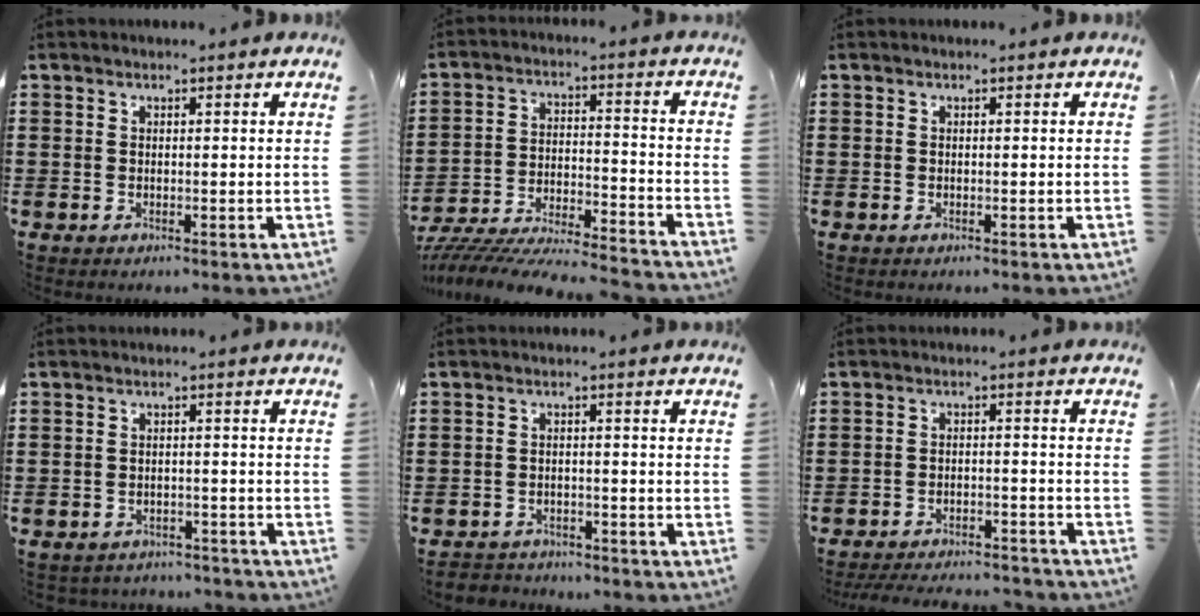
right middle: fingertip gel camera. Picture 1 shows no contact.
{"total": 7.3, "force": [-7.1, 0.2, 1.5], "torque": [-0.026, 0.000, -0.141]}
{"total": 0.0}
{"total": 2.3, "force": [-2.2, 0.4, -0.2], "torque": [-0.004, -0.001, -0.049]}
{"total": 2.2, "force": [-2.1, 0.5, -0.3], "torque": [-0.003, 0.000, -0.050]}
{"total": 3.9, "force": [-3.9, 0.2, 0.7], "torque": [-0.019, 0.000, -0.081]}